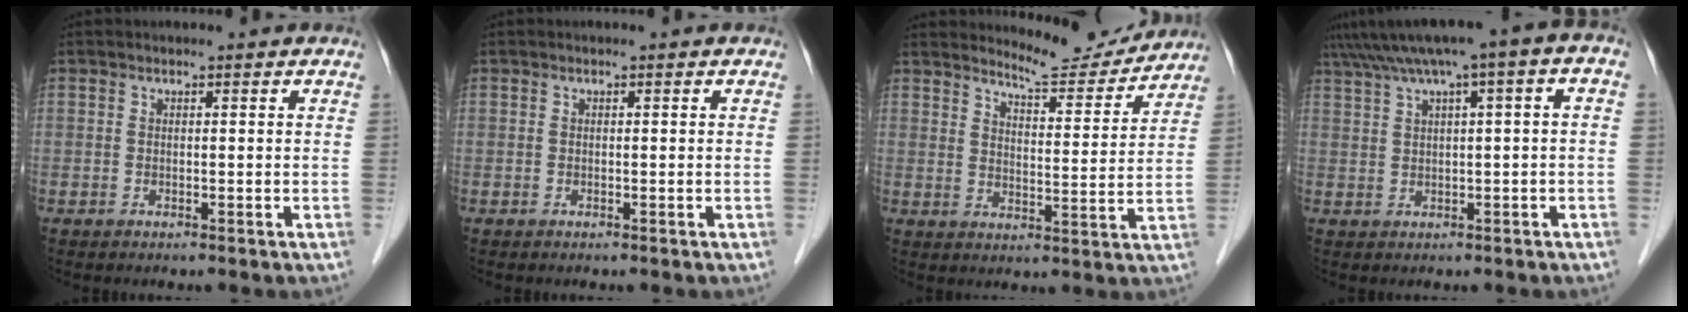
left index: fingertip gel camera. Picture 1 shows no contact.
{"total": 0.0}
{"total": 8.7, "force": [8.6, 0.8, 0.7], "torque": [-0.016, -0.013, 0.119]}
{"total": 8.4, "force": [3.2, 0.7, 7.7], "torque": [-0.133, 0.042, 0.050]}